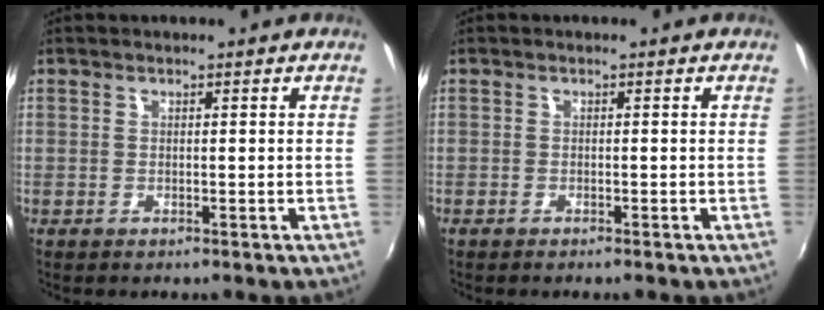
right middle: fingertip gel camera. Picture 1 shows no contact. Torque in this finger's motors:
{"motor_torque": [-0.15, -0.15, -0.02, -0.01]}